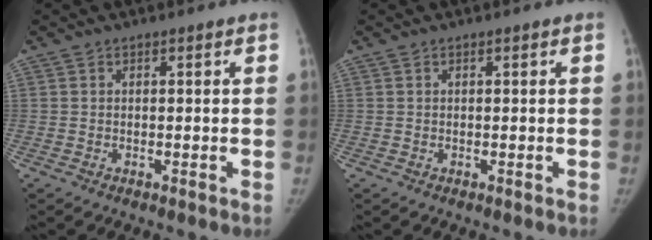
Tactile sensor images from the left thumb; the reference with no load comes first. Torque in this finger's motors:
{"motor_torque": [0.01, -0.01, 0.31, -0.10, 0.06]}